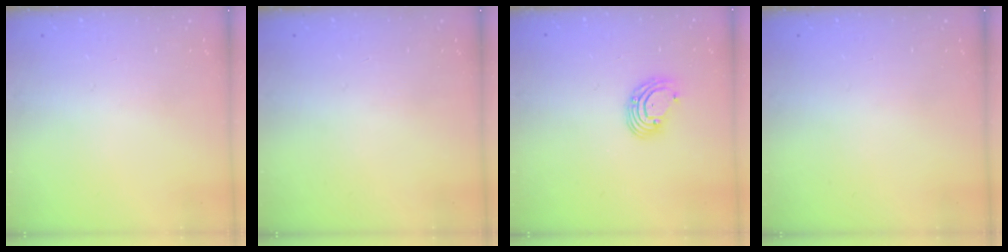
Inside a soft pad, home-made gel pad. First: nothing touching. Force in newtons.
{"total": 0.0}
{"total": 5.6, "press": 5.6, "slide": 0.5}
{"total": 0.0}